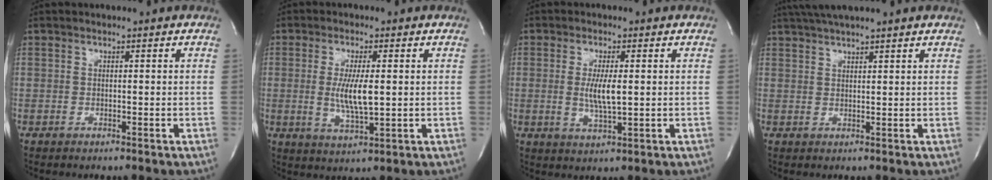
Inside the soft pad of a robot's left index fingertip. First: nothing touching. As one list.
[{"total": 6.4, "force": [0.2, 1.2, 6.2], "torque": [-0.126, -0.012, 0.006]}, {"total": 4.9, "force": [0.2, 0.8, 4.8], "torque": [-0.099, -0.009, 0.004]}, {"total": 8.3, "force": [7.0, 0.2, 4.4], "torque": [-0.077, 0.041, 0.103]}]